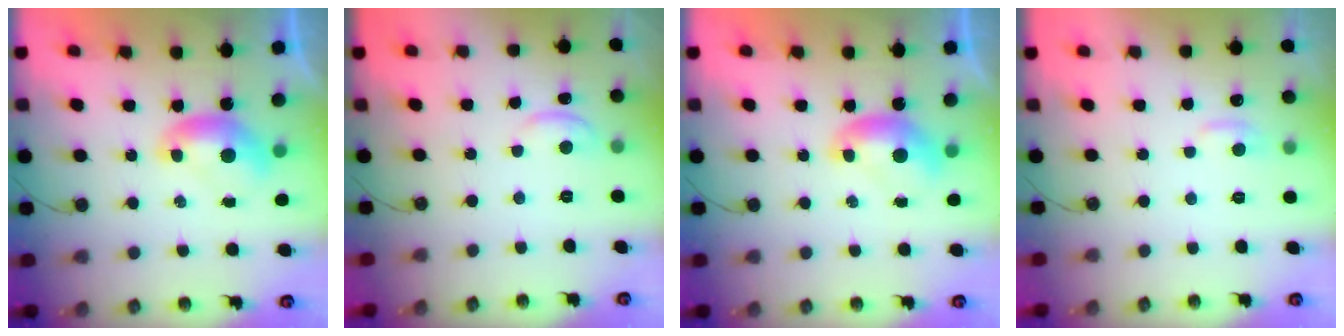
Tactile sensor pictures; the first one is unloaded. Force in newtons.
{"total": 0.6, "press": 0.4, "slide": 0.5}
{"total": 0.0}
{"total": 1.2, "press": 0.9, "slide": 0.8}